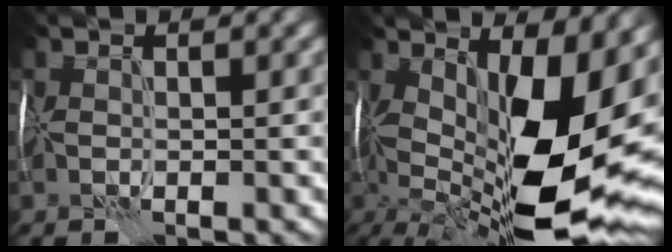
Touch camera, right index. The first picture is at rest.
{"total": 17.4, "force": [0.6, 7.4, 15.8], "torque": [-0.253, -0.002, 0.020]}